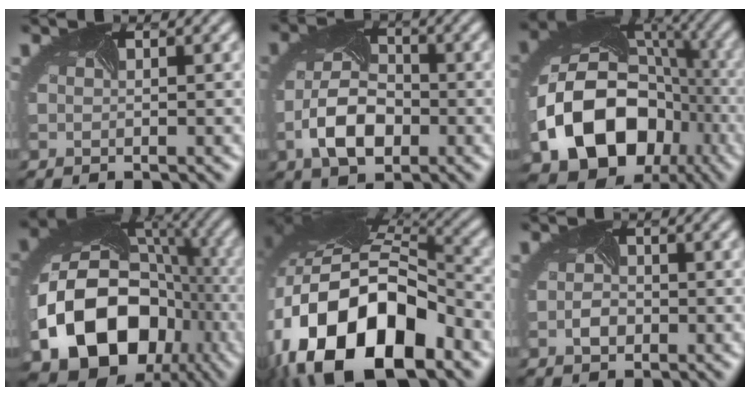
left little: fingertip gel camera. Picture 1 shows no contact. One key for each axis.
{"total": 5.9, "fx": -1.9, "fy": 3.5, "fz": 4.3, "tx": -0.100, "ty": -0.007, "tz": -0.037}
{"total": 17.3, "fx": -5.8, "fy": 13.2, "fz": 9.4, "tx": -0.176, "ty": -0.025, "tz": -0.094}
{"total": 19.4, "fx": -6.0, "fy": 15.0, "fz": 10.7, "tx": -0.204, "ty": -0.043, "tz": -0.098}
{"total": 17.2, "fx": -7.1, "fy": 9.3, "fz": 12.5, "tx": -0.233, "ty": -0.008, "tz": -0.124}
{"total": 1.2, "fx": -0.6, "fy": 0.8, "fz": 0.8, "tx": -0.023, "ty": -0.003, "tz": -0.013}